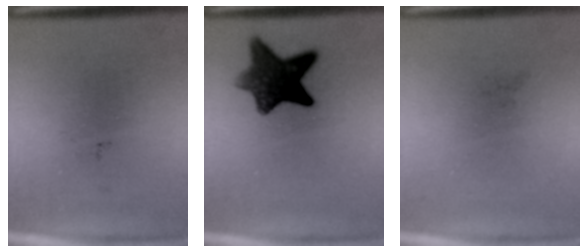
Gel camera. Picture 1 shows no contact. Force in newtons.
{"total": 9.6}
{"total": 0.0}